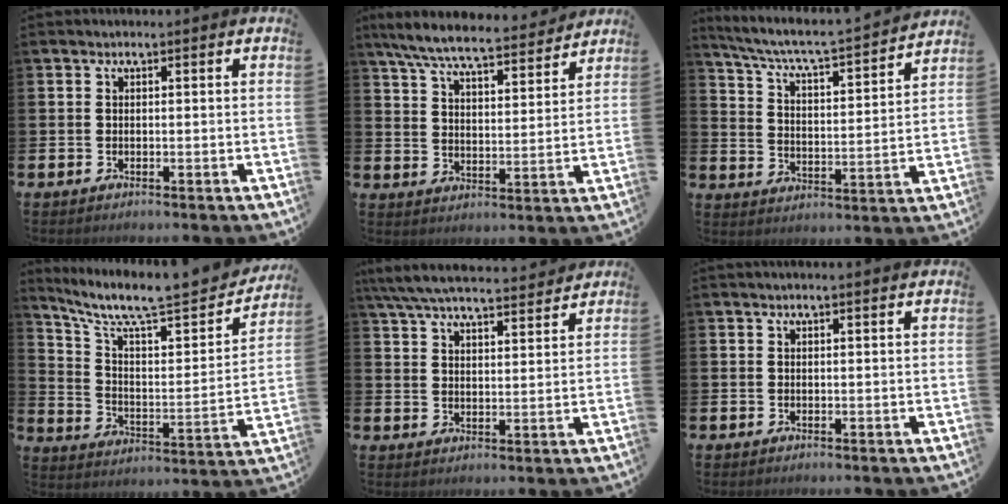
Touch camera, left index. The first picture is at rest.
{"total": 7.9, "force": [7.3, 1.0, 2.7], "torque": [-0.087, -0.043, 0.128]}
{"total": 6.1, "force": [5.5, 0.5, 2.4], "torque": [-0.076, -0.046, 0.088]}
{"total": 9.0, "force": [7.4, 2.1, 4.6], "torque": [-0.102, -0.063, 0.116]}
{"total": 6.9, "force": [6.5, 1.0, 2.0], "torque": [-0.058, -0.040, 0.116]}
{"total": 1.0, "force": [0.9, -0.1, 0.3], "torque": [-0.004, -0.001, 0.017]}